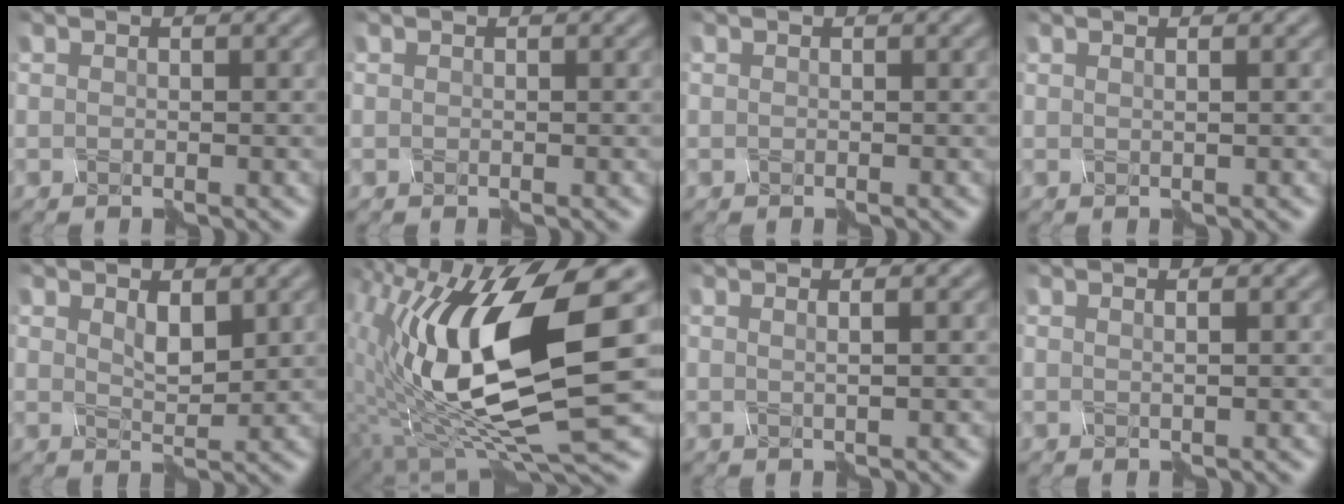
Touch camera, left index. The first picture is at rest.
{"total": 0.0}
{"total": 0.0}
{"total": 1.6, "force": [0.5, 0.9, 1.2], "torque": [0.005, 0.014, -0.018]}
{"total": 1.0, "force": [0.2, 0.4, 0.9], "torque": [-0.022, -0.007, 0.016]}
{"total": 15.7, "force": [0.6, 6.0, 14.5], "torque": [-0.289, -0.005, 0.015]}
{"total": 2.2, "force": [0.6, 1.1, 1.8], "torque": [-0.003, 0.019, -0.020]}
{"total": 1.9, "force": [0.7, 1.1, 1.5], "torque": [0.004, 0.019, -0.018]}